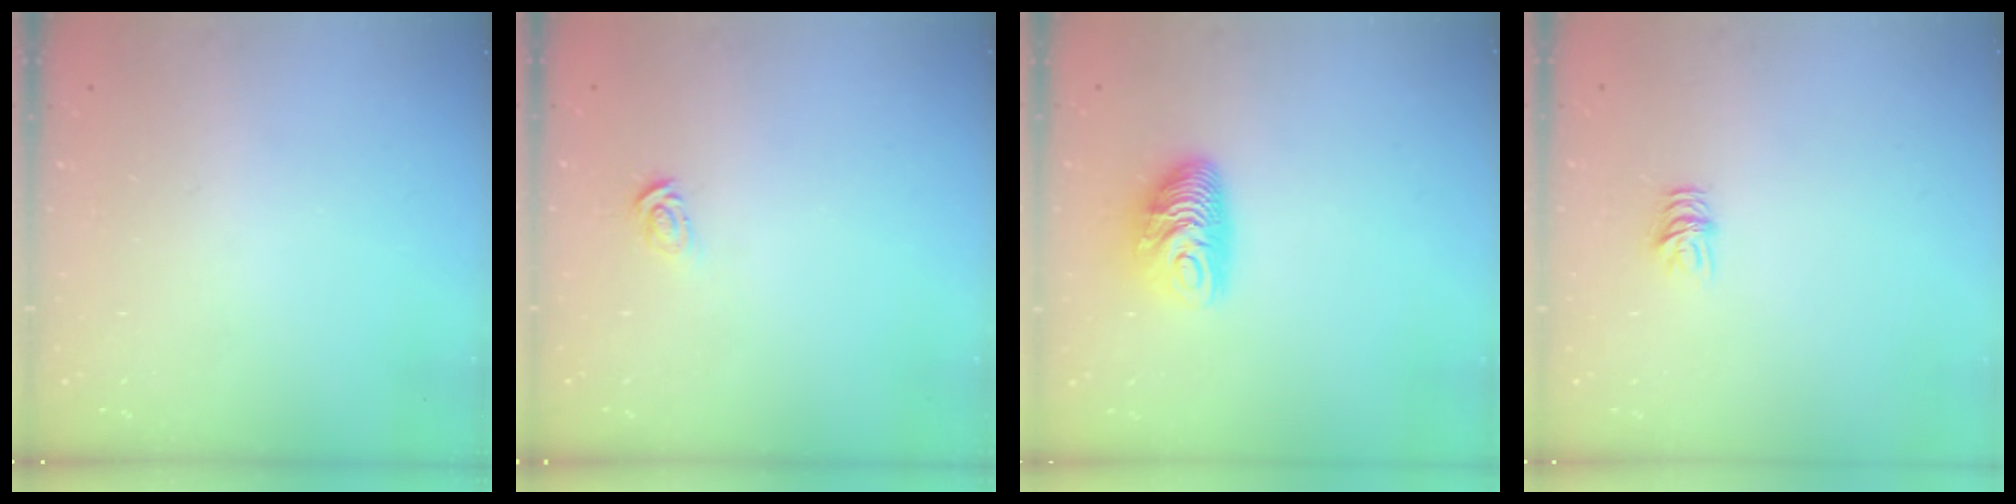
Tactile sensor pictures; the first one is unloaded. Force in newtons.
{"total": 2.8, "press": 2.8, "slide": 0.2}
{"total": 8.9, "press": 8.9, "slide": 0.3}
{"total": 4.4, "press": 4.4, "slide": 0.3}